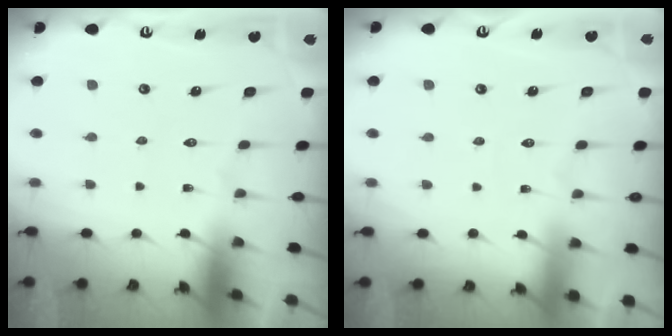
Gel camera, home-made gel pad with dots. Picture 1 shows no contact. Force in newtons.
{"total": 1.8, "press": 1.7, "slide": 0.2}